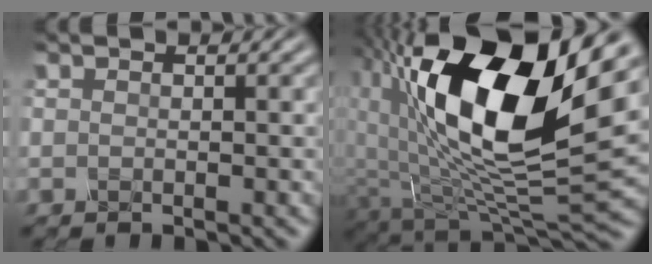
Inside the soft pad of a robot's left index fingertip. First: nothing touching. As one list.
[{"total": 17.1, "force": [5.0, 7.7, 14.4], "torque": [-0.270, -0.003, 0.087]}]